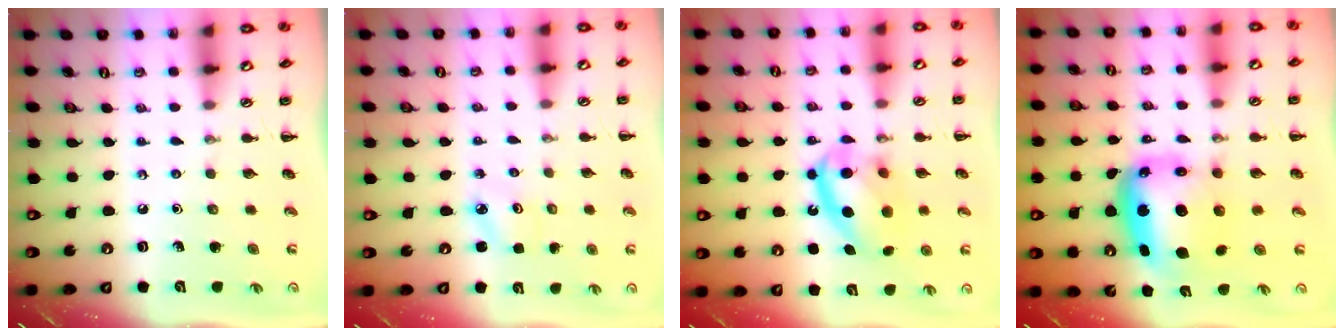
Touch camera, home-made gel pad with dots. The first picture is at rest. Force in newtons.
{"total": 2.5, "press": 2.4, "slide": 0.5}
{"total": 15.5, "press": 15.1, "slide": 3.5}
{"total": 9.0, "press": 8.6, "slide": 2.6}